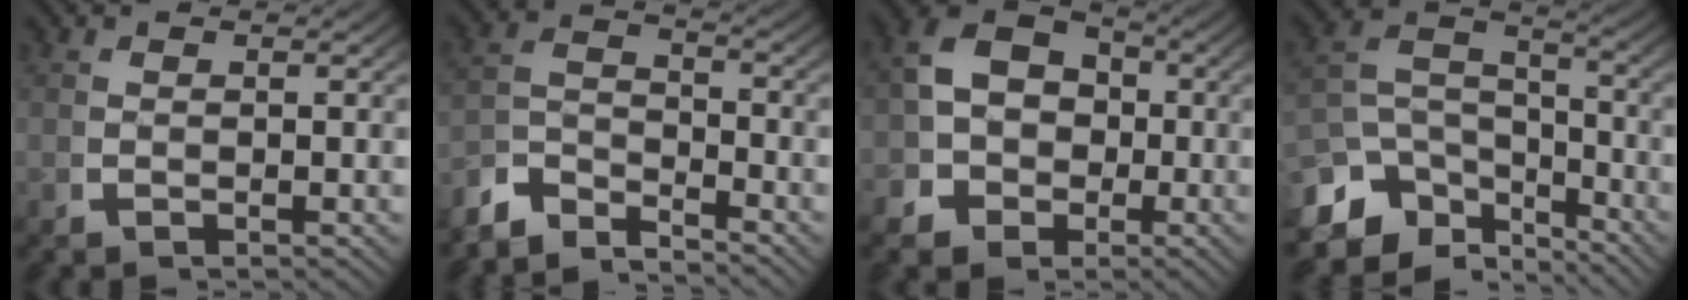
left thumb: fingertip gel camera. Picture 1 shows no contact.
{"total": 4.7, "force": [-3.2, 2.5, 2.4], "torque": [-0.038, -0.016, -0.059]}
{"total": 10.1, "force": [-1.3, 8.9, 4.5], "torque": [-0.091, -0.018, -0.029]}
{"total": 9.8, "force": [-2.9, 6.8, 6.5], "torque": [-0.109, -0.021, -0.047]}